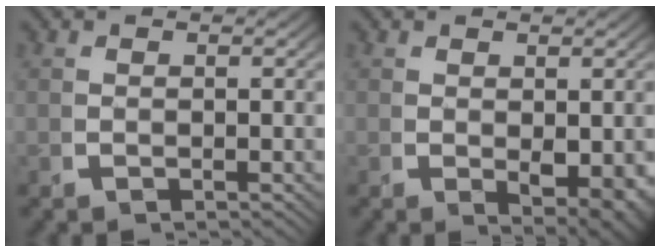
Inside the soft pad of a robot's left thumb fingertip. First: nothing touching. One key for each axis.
{"total": 3.6, "fx": -0.1, "fy": 1.8, "fz": 3.1, "tx": -0.051, "ty": -0.025, "tz": 0.012}